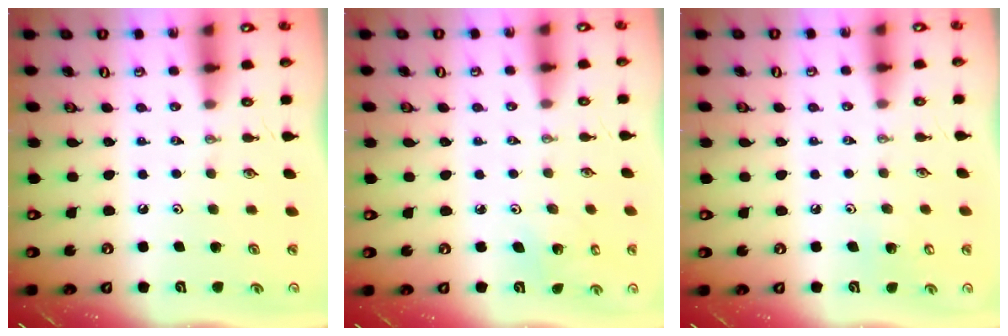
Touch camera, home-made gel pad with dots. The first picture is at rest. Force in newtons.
{"total": 2.0, "press": 2.0, "slide": 0.1}
{"total": 5.0, "press": 4.9, "slide": 0.4}